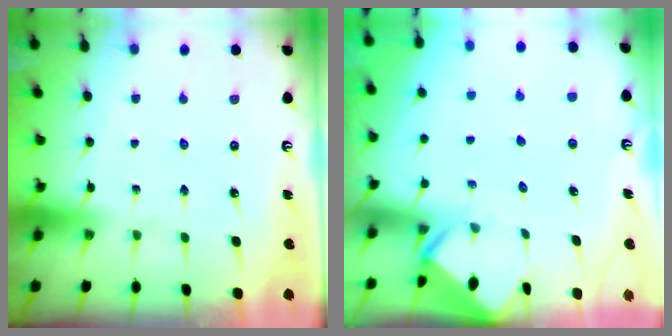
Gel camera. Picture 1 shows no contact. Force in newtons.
{"total": 2.6, "press": 2.6, "slide": 0.1}